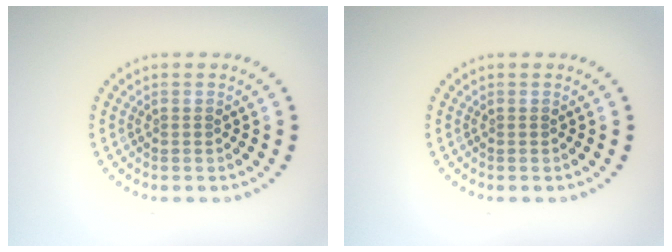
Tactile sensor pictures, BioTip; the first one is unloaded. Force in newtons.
{"total": 0.0}